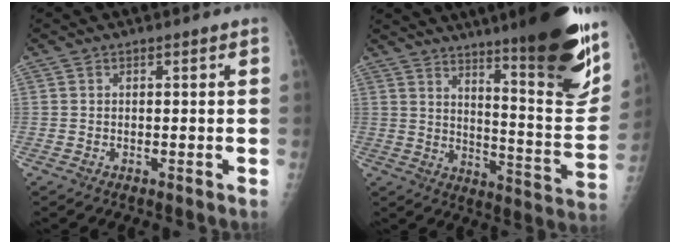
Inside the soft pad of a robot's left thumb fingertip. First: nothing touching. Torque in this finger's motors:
{"motor_torque": [3.75, 1.26, 1.35, -1.42, 0.11]}